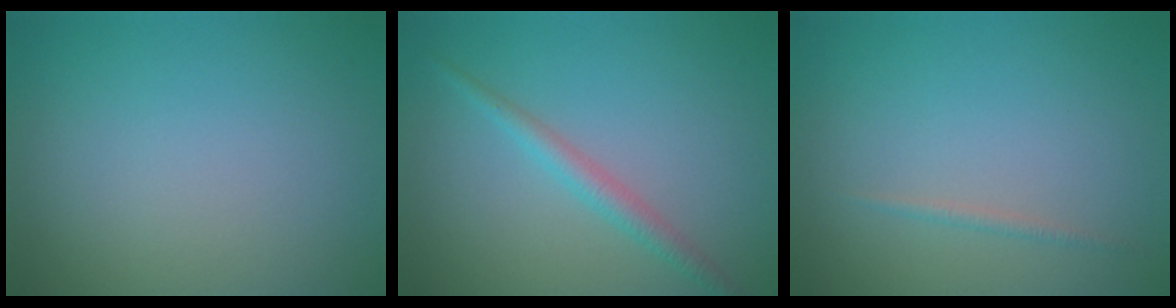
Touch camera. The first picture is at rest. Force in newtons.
{"total": 2.1, "press": 2.1, "slide": 0.1}
{"total": 0.7, "press": 0.7, "slide": 0.0}